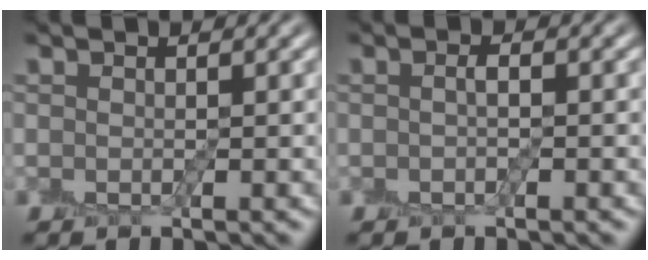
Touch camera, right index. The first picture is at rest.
{"total": 0.7, "force": [-0.2, 0.1, 0.6], "torque": [-0.015, 0.001, -0.001]}